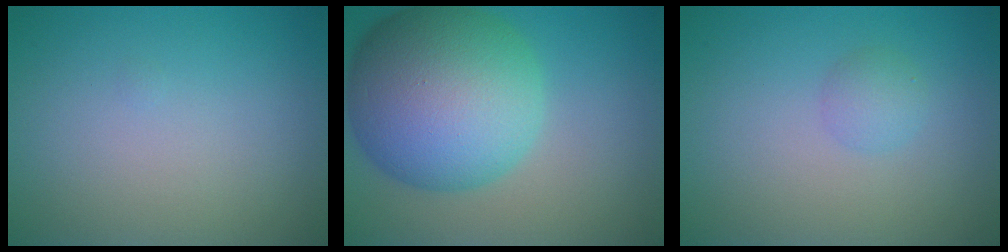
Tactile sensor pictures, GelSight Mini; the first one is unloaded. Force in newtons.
{"total": 14.0, "press": 14.0, "slide": 0.3}
{"total": 1.4, "press": 1.4, "slide": 0.1}